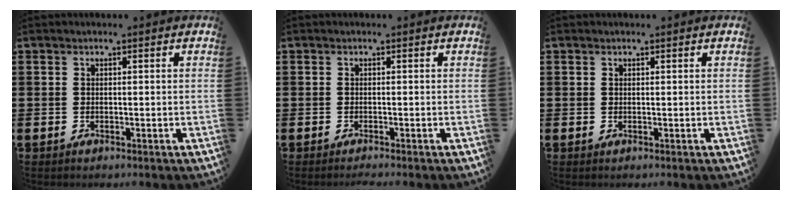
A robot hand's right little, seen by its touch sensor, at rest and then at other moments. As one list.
[{"total": 0.6, "force": [-0.6, -0.1, 0.3], "torque": [-0.004, -0.003, -0.011]}, {"total": 0.0}]